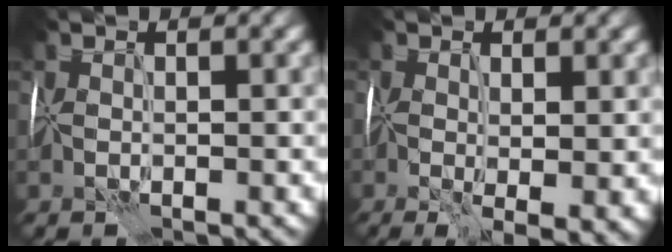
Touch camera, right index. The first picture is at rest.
{"total": 4.2, "force": [-0.5, 1.5, 3.9], "torque": [-0.071, -0.016, -0.007]}